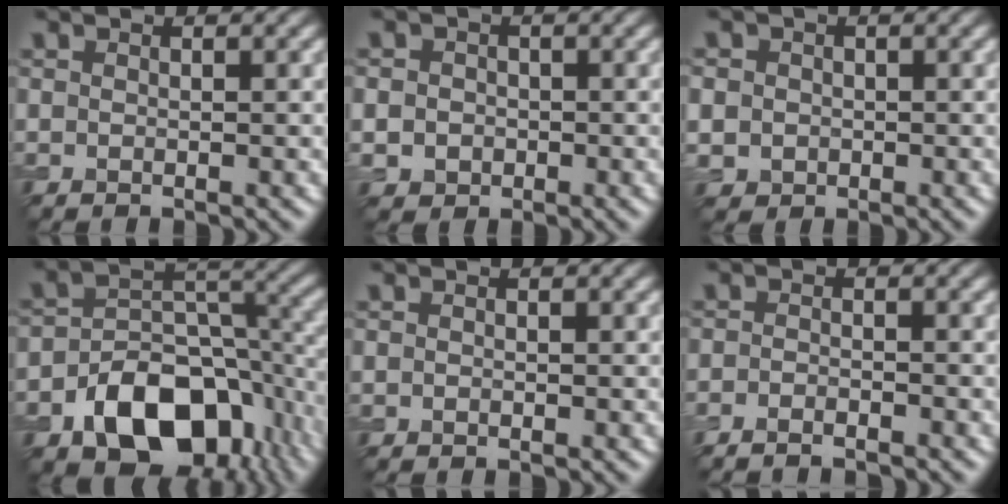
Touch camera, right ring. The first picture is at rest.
{"total": 2.8, "force": [-0.3, 2.6, 0.9], "torque": [-0.006, 0.003, -0.016]}
{"total": 3.3, "force": [0.1, 3.2, 1.1], "torque": [-0.019, 0.012, -0.010]}
{"total": 11.9, "force": [-5.7, 7.5, 7.3], "torque": [-0.117, -0.010, -0.094]}
{"total": 0.0}
{"total": 2.0, "force": [-1.7, 0.3, 1.0], "torque": [-0.015, 0.001, -0.031]}